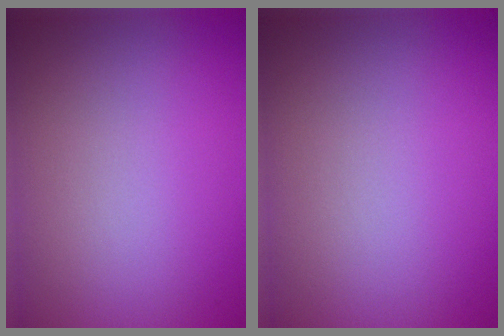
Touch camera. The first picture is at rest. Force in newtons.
{"total": 0.0}